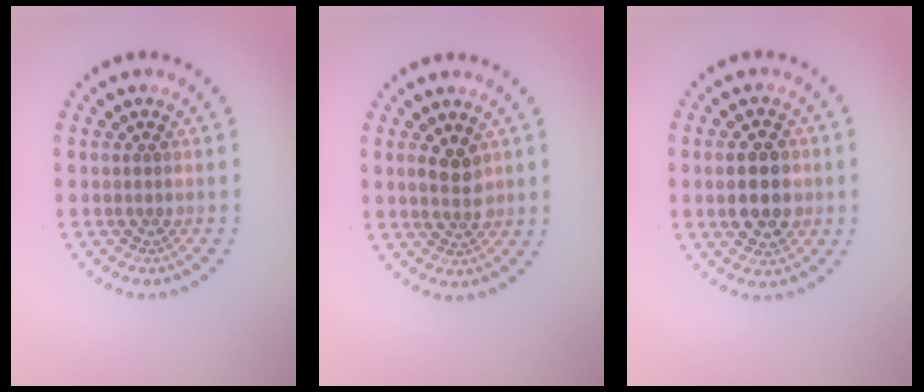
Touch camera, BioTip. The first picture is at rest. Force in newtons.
{"total": 2.3, "press": 2.2, "slide": 0.5}
{"total": 5.3, "press": 5.3, "slide": 0.1}